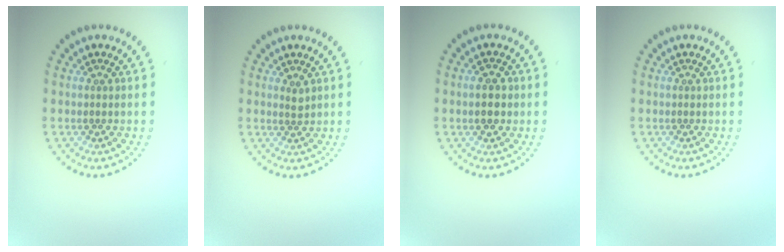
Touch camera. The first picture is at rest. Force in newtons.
{"total": 0.8, "press": 0.6, "slide": 0.5}
{"total": 2.8, "press": 2.8, "slide": 0.2}
{"total": 0.0}